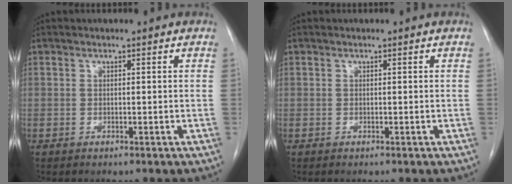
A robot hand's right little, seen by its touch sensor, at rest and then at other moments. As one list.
[{"total": 0.0}]